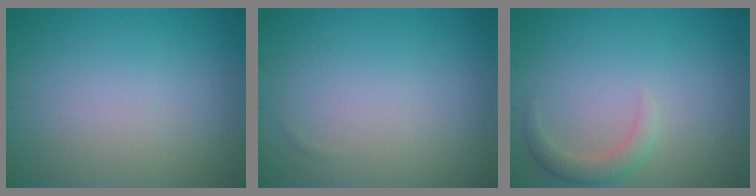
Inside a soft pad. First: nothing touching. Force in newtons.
{"total": 0.0}
{"total": 2.1, "press": 2.1, "slide": 0.2}